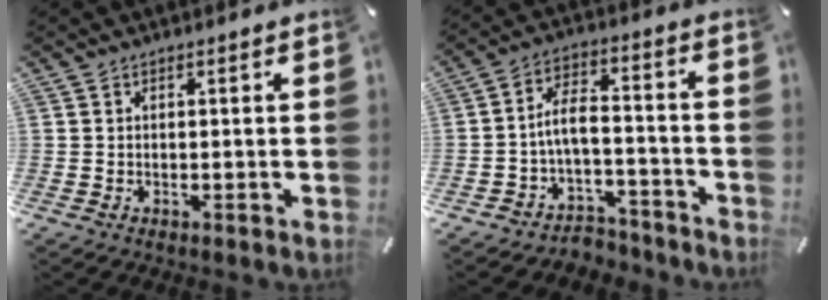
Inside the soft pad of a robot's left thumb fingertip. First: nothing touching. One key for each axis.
{"total": 7.8, "fx": -2.2, "fy": 5.0, "fz": 5.6, "tx": -0.111, "ty": 0.010, "tz": -0.038}